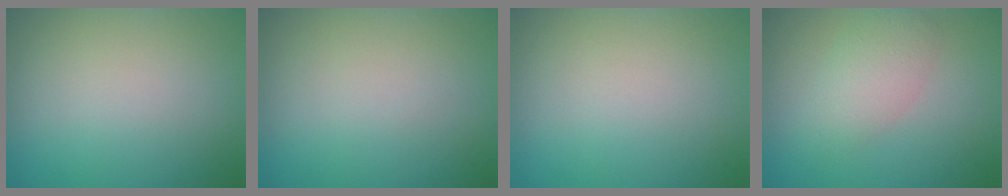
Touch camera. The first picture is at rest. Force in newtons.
{"total": 0.0}
{"total": 0.0}
{"total": 3.1, "press": 3.1, "slide": 0.0}